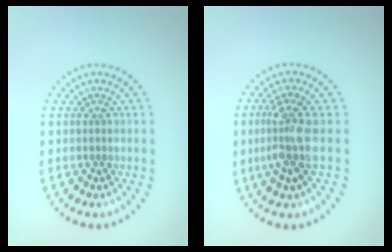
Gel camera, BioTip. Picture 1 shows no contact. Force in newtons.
{"total": 3.6, "press": 3.2, "slide": 1.7}